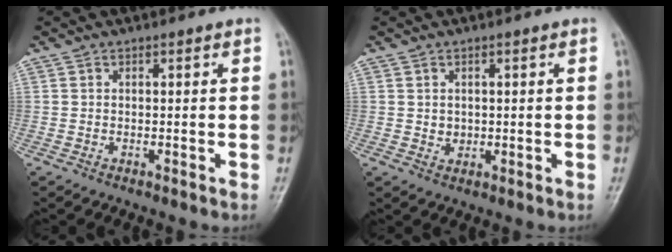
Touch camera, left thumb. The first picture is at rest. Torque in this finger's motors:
{"motor_torque": [-0.37, 0.16, 0.09, -0.04, 0.00]}